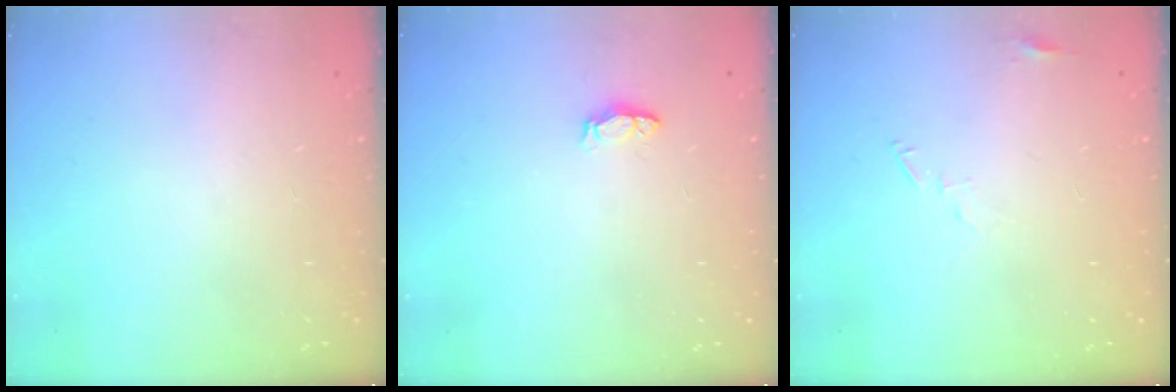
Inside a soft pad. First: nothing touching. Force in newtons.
{"total": 4.7, "press": 4.4, "slide": 1.6}
{"total": 3.0, "press": 3.0, "slide": 0.2}